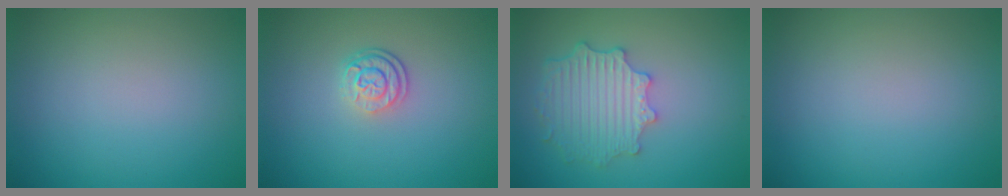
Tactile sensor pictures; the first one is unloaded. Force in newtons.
{"total": 2.6, "press": 1.9, "slide": 1.8}
{"total": 4.9, "press": 4.0, "slide": 2.8}
{"total": 0.0}